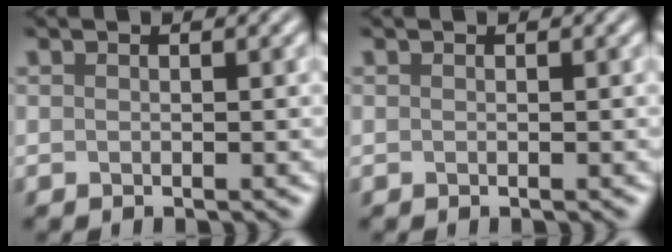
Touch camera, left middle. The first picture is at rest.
{"total": 0.0}